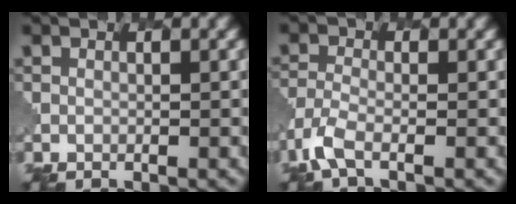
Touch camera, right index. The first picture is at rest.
{"total": 2.9, "force": [-2.0, 0.9, 1.9], "torque": [-0.054, -0.011, -0.052]}